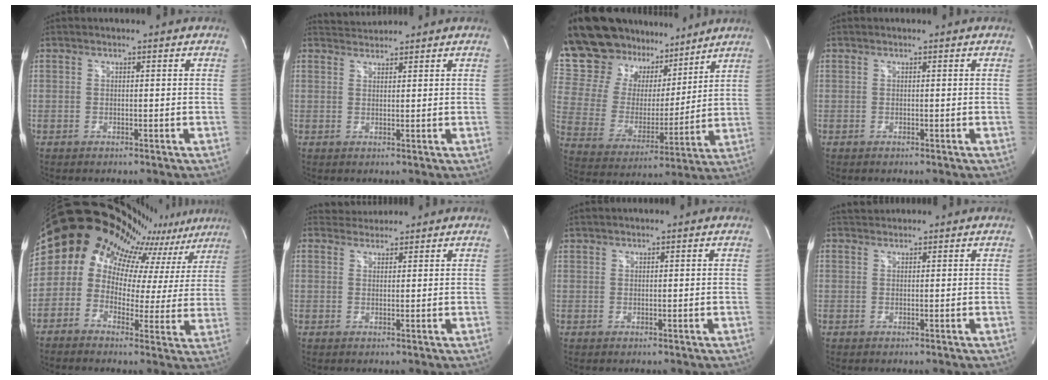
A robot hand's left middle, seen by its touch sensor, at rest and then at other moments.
{"total": 2.4, "force": [2.3, -0.1, -0.4], "torque": [-0.003, 0.012, 0.050]}
{"total": 22.8, "force": [19.0, 8.8, 9.1], "torque": [-0.174, 0.038, 0.325]}
{"total": 0.0}
{"total": 16.6, "force": [14.4, 6.6, 4.9], "torque": [-0.085, 0.003, 0.155]}
{"total": 2.4, "force": [2.3, 0.5, -0.4], "torque": [0.000, 0.017, 0.043]}
{"total": 1.7, "force": [1.5, 0.3, 0.6], "torque": [-0.011, 0.015, 0.032]}
{"total": 2.0, "force": [1.9, 0.4, 0.2], "torque": [-0.009, 0.019, 0.037]}